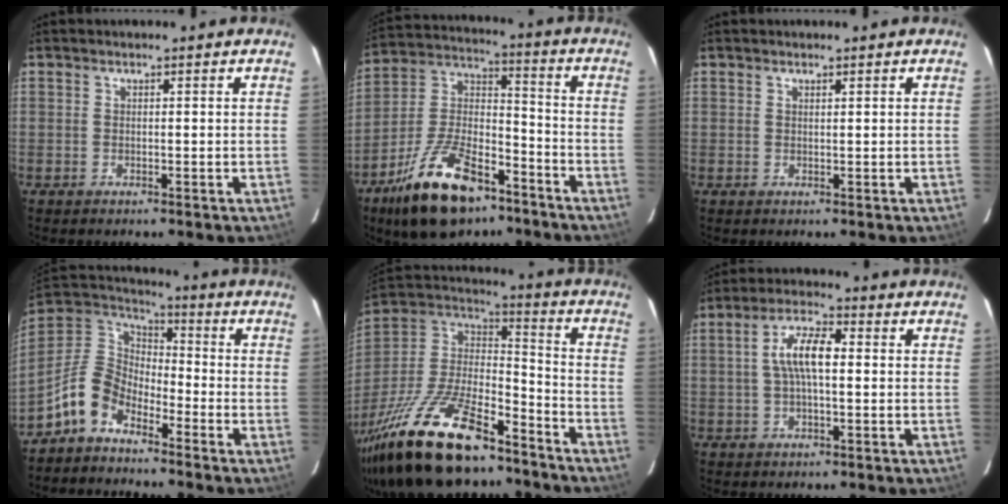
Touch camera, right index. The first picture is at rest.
{"total": 19.9, "force": [-12.2, 9.2, 12.6], "torque": [-0.250, 0.007, -0.209]}
{"total": 0.5, "force": [0.5, 0.0, 0.3], "torque": [-0.004, 0.000, 0.009]}
{"total": 10.5, "force": [-6.9, 6.2, 5.0], "torque": [-0.113, 0.026, -0.145]}
{"total": 30.6, "force": [-21.2, 11.5, 18.9], "torque": [-0.396, -0.028, -0.348]}
{"total": 7.4, "force": [0.5, 2.6, 6.9], "torque": [-0.133, 0.016, 0.009]}